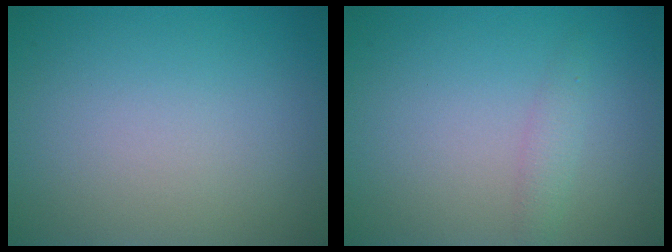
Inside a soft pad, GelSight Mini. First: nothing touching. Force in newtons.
{"total": 1.3, "press": 1.3, "slide": 0.0}